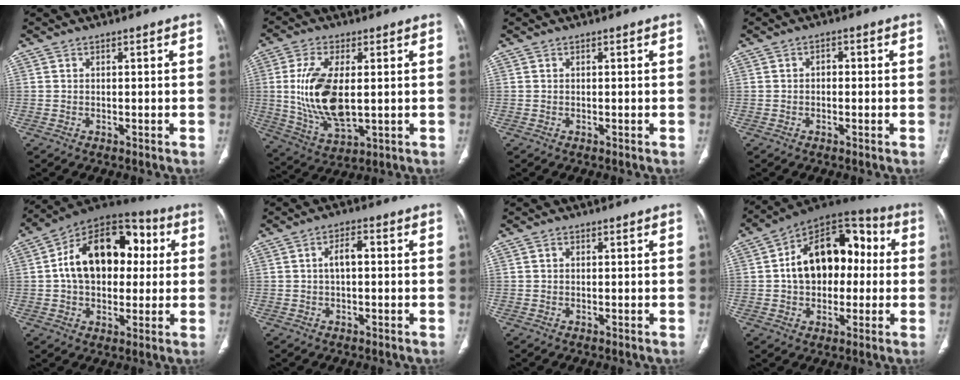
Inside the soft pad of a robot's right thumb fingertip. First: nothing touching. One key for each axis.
{"total": 14.5, "fx": 0.7, "fy": 6.9, "fz": 12.7, "tx": -0.258, "ty": -0.017, "tz": 0.025}
{"total": 0.0}
{"total": 1.6, "fx": -0.1, "fy": 1.1, "fz": 1.0, "tx": -0.009, "ty": 0.007, "tz": -0.006}
{"total": 20.7, "fx": 2.7, "fy": 13.7, "fz": 15.3, "tx": -0.210, "ty": 0.028, "tz": 0.036}
{"total": 3.7, "fx": 0.2, "fy": 1.8, "fz": 3.2, "tx": -0.058, "ty": 0.013, "tz": 0.000}
{"total": 0.6, "fx": 0.1, "fy": 0.5, "fz": 0.3, "tx": -0.002, "ty": 0.002, "tz": 0.001}
{"total": 19.7, "fx": 1.5, "fy": 13.0, "fz": 14.7, "tx": -0.187, "ty": 0.043, "tz": 0.018}